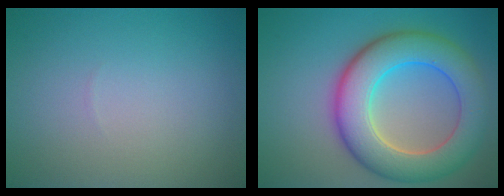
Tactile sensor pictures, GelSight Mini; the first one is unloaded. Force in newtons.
{"total": 9.2, "press": 9.1, "slide": 0.4}